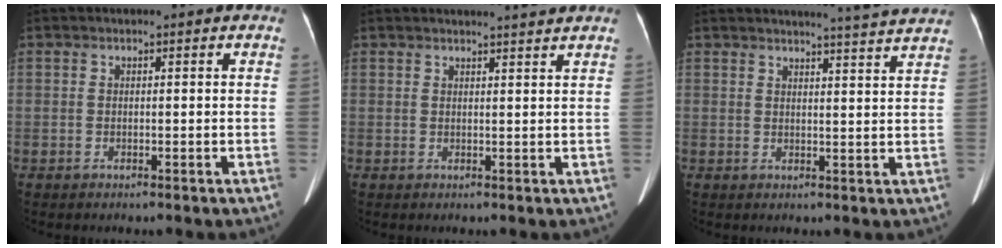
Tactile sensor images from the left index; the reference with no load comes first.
{"total": 4.4, "force": [4.1, -0.7, 1.4], "torque": [-0.019, 0.004, 0.044]}
{"total": 8.2, "force": [7.8, -1.4, 2.1], "torque": [-0.036, -0.017, 0.083]}